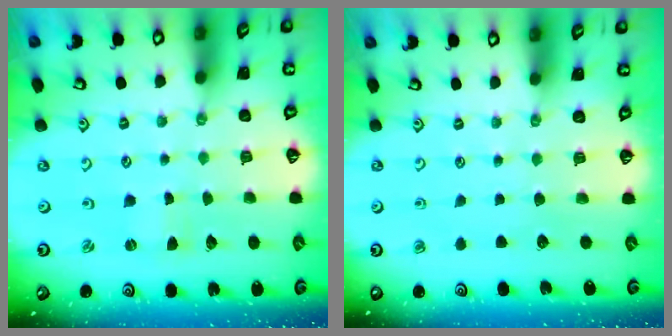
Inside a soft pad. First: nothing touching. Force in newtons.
{"total": 0.0}